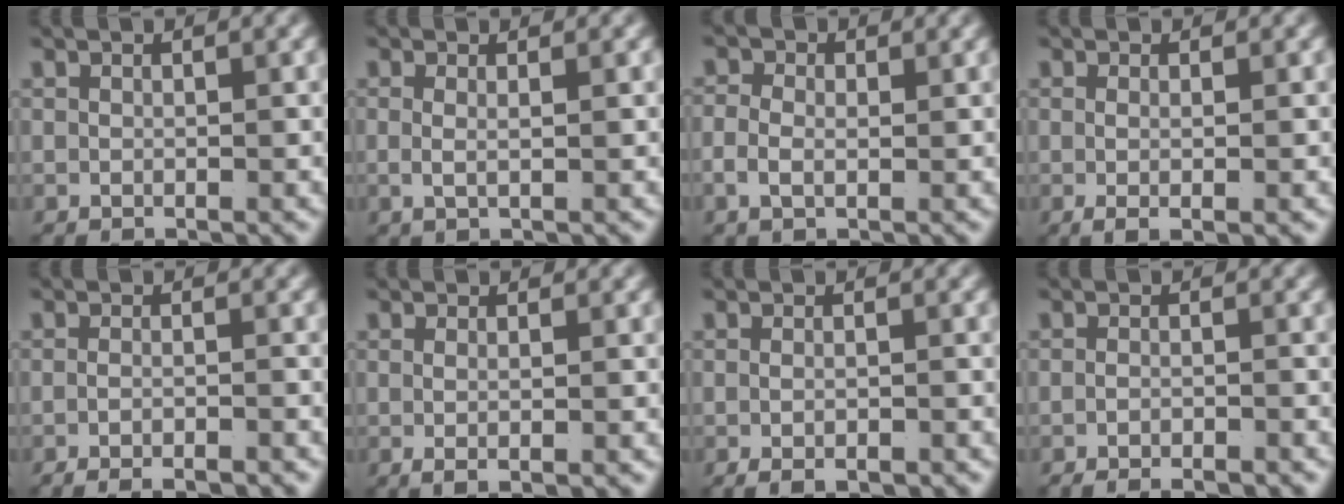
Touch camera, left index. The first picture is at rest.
{"total": 1.3, "force": [0.2, -0.2, 1.3], "torque": [-0.036, -0.014, 0.011]}
{"total": 1.7, "force": [-0.3, 1.1, 1.3], "torque": [-0.036, -0.012, -0.003]}
{"total": 1.8, "force": [-0.6, -0.2, 1.7], "torque": [-0.034, -0.014, -0.001]}
{"total": 3.4, "force": [-3.1, 0.4, 1.3], "torque": [-0.023, -0.009, -0.047]}
{"total": 1.6, "force": [-0.6, -0.3, 1.4], "torque": [-0.027, -0.009, -0.003]}
{"total": 2.2, "force": [-1.9, 0.3, 1.2], "torque": [-0.020, -0.012, -0.022]}
{"total": 2.8, "force": [-2.6, 0.2, 1.0], "torque": [-0.017, -0.009, -0.040]}